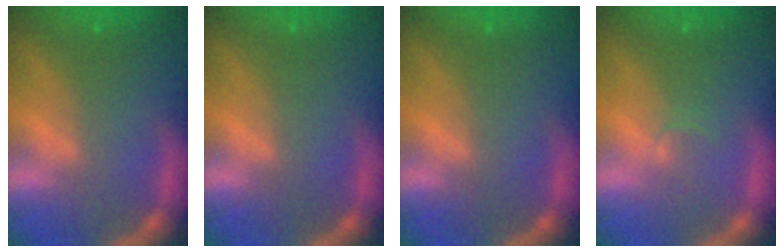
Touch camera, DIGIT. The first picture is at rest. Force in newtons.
{"total": 0.0}
{"total": 0.0}
{"total": 1.0}